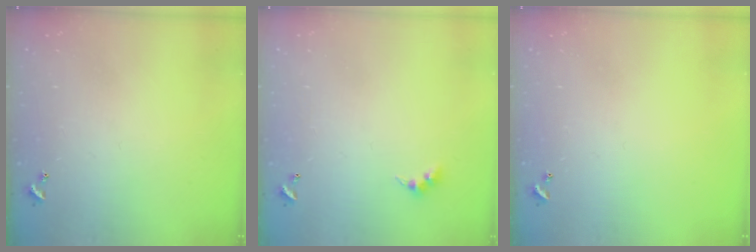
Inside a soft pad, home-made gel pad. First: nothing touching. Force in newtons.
{"total": 3.0, "press": 2.9, "slide": 0.5}
{"total": 0.0}